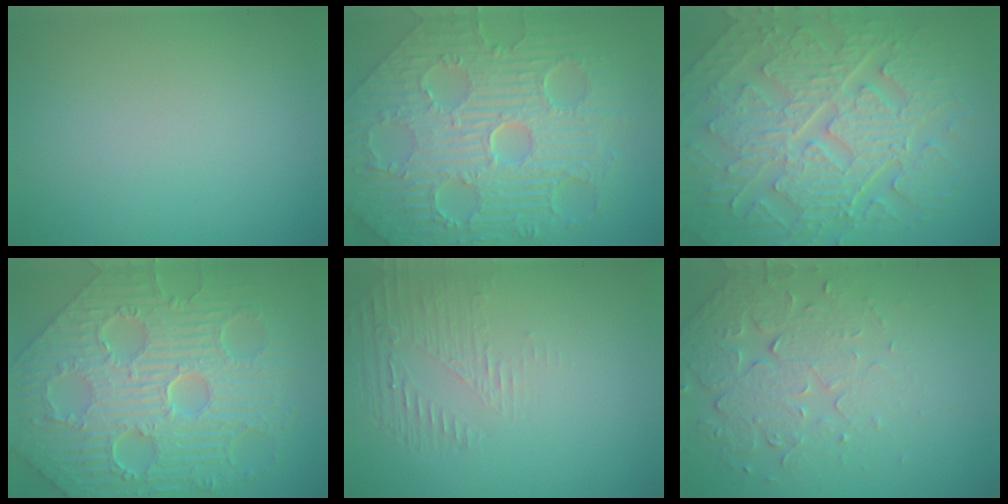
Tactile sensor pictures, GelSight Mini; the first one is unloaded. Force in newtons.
{"total": 12.0, "press": 8.0, "slide": 8.9}
{"total": 10.3, "press": 6.9, "slide": 7.7}
{"total": 11.8, "press": 8.1, "slide": 8.5}
{"total": 1.7, "press": 0.6, "slide": 1.6}
{"total": 5.1, "press": 3.7, "slide": 3.5}